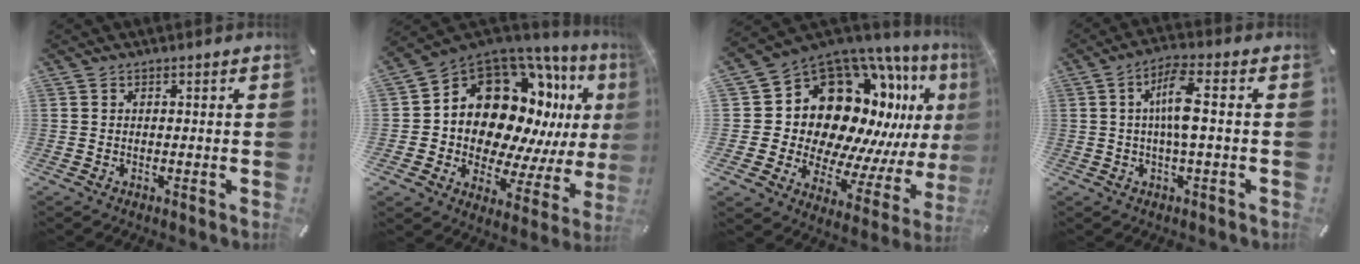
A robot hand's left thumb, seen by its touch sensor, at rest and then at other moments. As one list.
[{"total": 18.6, "force": [6.4, 13.2, 11.4], "torque": [-0.199, -0.069, 0.124]}, {"total": 19.4, "force": [8.6, 13.4, 11.0], "torque": [-0.187, -0.109, 0.172]}, {"total": 8.1, "force": [0.4, 1.6, 7.9], "torque": [-0.154, 0.005, 0.003]}]